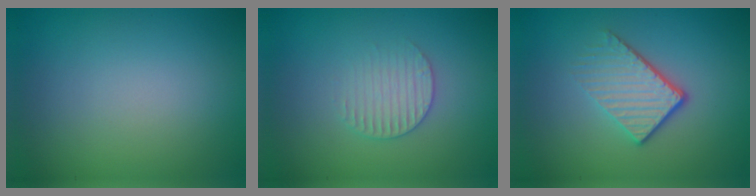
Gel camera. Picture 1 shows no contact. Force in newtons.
{"total": 2.2, "press": 2.1, "slide": 0.5}
{"total": 3.9, "press": 2.7, "slide": 2.9}